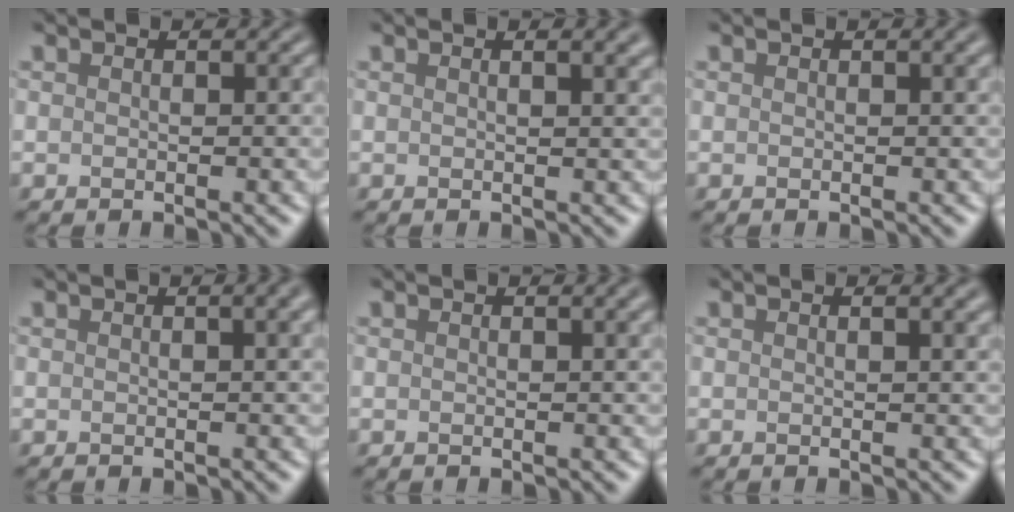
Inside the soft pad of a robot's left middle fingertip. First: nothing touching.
{"total": 3.9, "force": [1.9, 1.7, 2.9], "torque": [-0.009, 0.010, -0.004]}
{"total": 1.1, "force": [0.5, 0.3, 1.0], "torque": [-0.011, 0.001, 0.002]}
{"total": 4.2, "force": [1.7, 2.0, 3.3], "torque": [-0.016, 0.017, -0.007]}
{"total": 1.9, "force": [0.8, 0.6, 1.6], "torque": [-0.015, -0.002, 0.003]}
{"total": 2.3, "force": [1.1, 0.9, 1.8], "torque": [-0.011, -0.003, -0.004]}